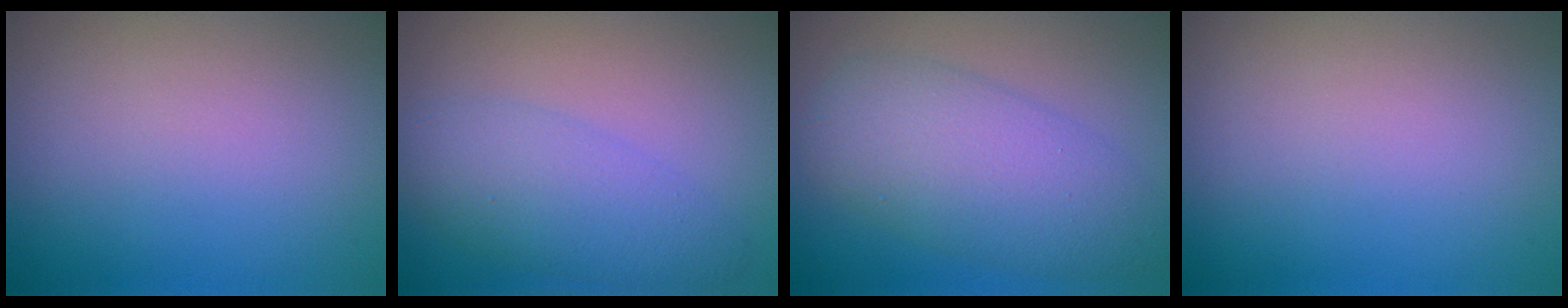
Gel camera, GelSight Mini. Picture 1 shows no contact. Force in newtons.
{"total": 4.3, "press": 4.3, "slide": 0.1}
{"total": 7.0, "press": 7.0, "slide": 0.1}
{"total": 0.0}